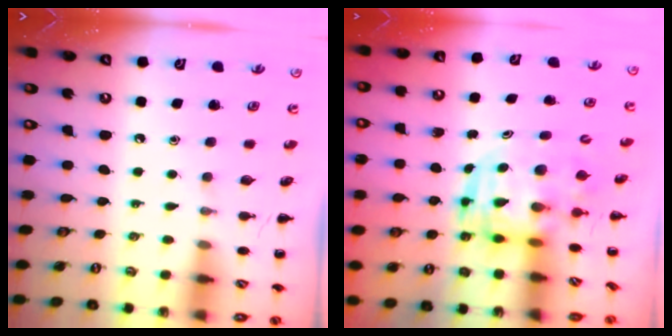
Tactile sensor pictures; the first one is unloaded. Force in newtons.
{"total": 3.7, "press": 3.6, "slide": 0.7}